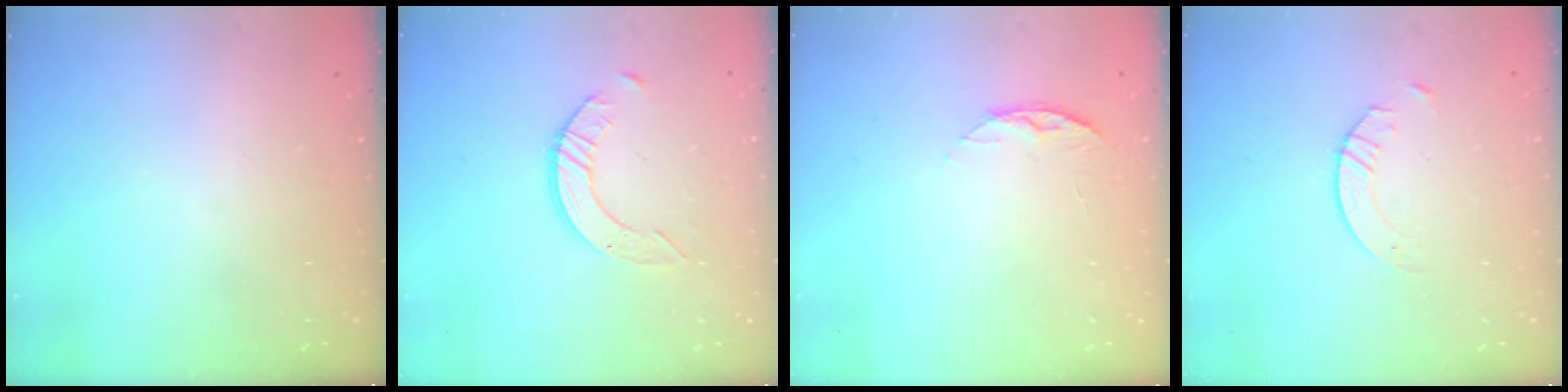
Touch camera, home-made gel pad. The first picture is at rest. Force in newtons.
{"total": 5.0, "press": 5.0, "slide": 0.4}
{"total": 6.2, "press": 6.1, "slide": 0.7}
{"total": 2.9, "press": 2.9, "slide": 0.3}